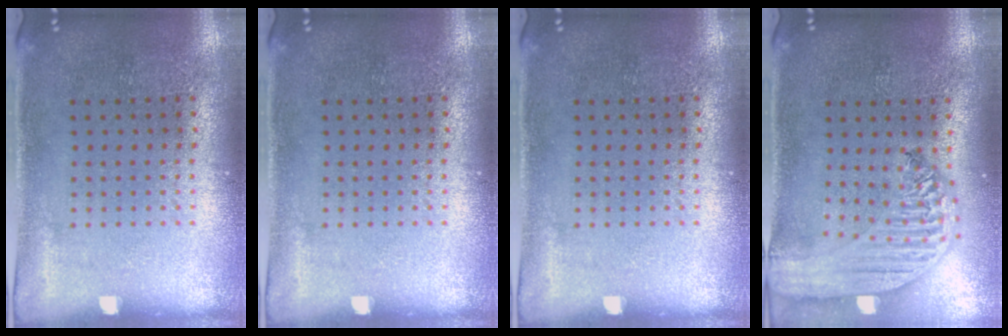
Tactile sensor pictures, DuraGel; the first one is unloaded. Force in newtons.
{"total": 0.0}
{"total": 0.0}
{"total": 2.9, "press": 2.3, "slide": 1.7}